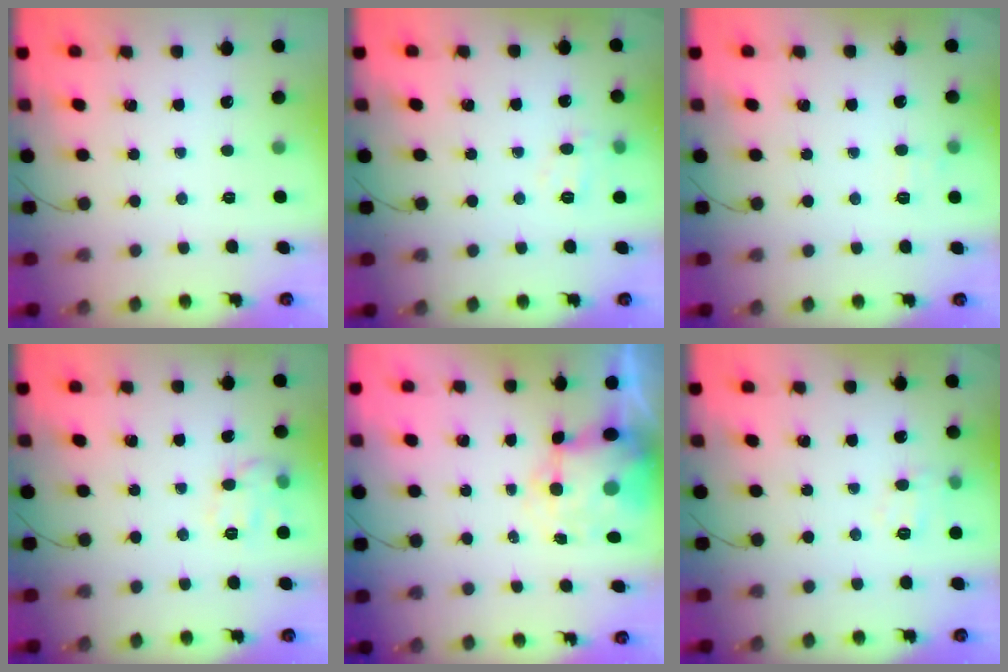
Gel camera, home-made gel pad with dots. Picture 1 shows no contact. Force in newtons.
{"total": 7.0, "press": 6.7, "slide": 1.9}
{"total": 6.0, "press": 5.8, "slide": 1.6}
{"total": 9.4, "press": 9.3, "slide": 0.9}
{"total": 8.3, "press": 8.0, "slide": 2.1}
{"total": 5.5, "press": 5.3, "slide": 1.3}